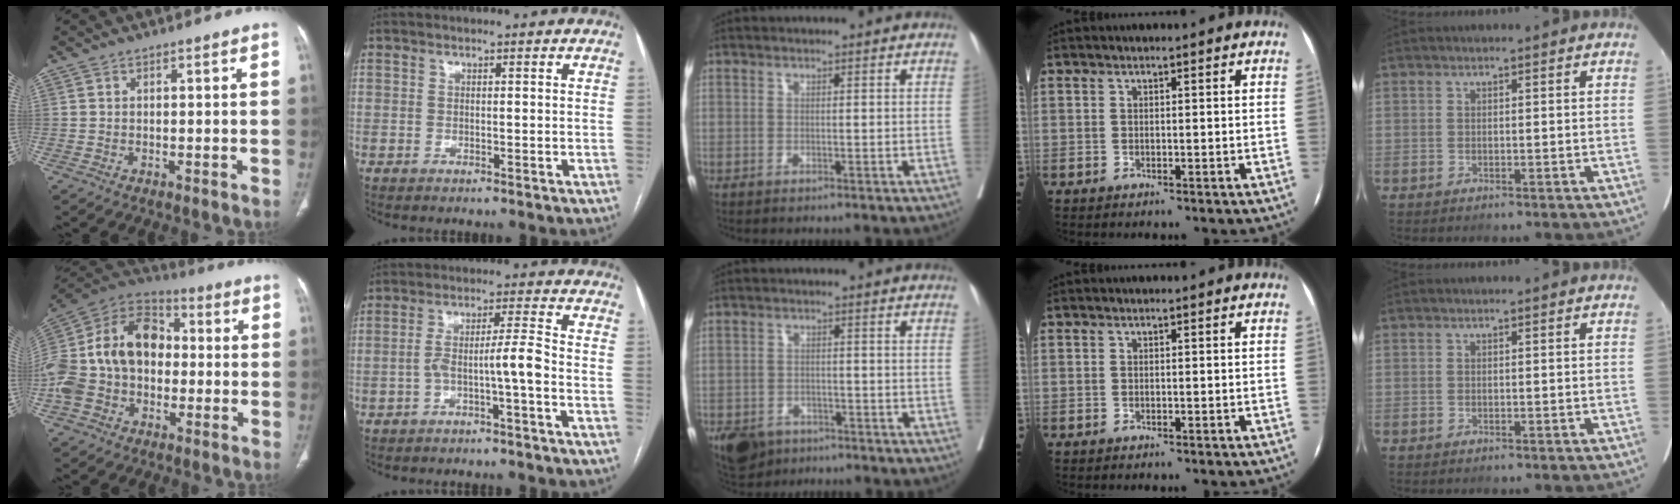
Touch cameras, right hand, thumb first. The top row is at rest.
{"thumb": {"total": 21.7, "force": [-0.9, 15.7, 15.0], "torque": [-0.301, 0.047, -0.020]}, "index": {"total": 5.4, "force": [-2.3, -0.5, 4.8], "torque": [-0.089, 0.022, -0.036]}, "middle": {"total": 7.2, "force": [-5.0, 4.5, 2.5], "torque": [-0.044, -0.001, -0.080]}}